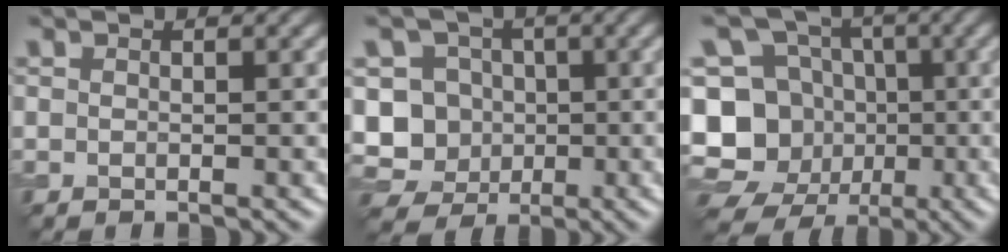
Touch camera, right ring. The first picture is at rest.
{"total": 9.0, "force": [-0.8, 8.5, 2.9], "torque": [-0.061, 0.014, -0.046]}
{"total": 13.3, "force": [-3.3, 12.1, 4.6], "torque": [-0.116, 0.006, -0.066]}